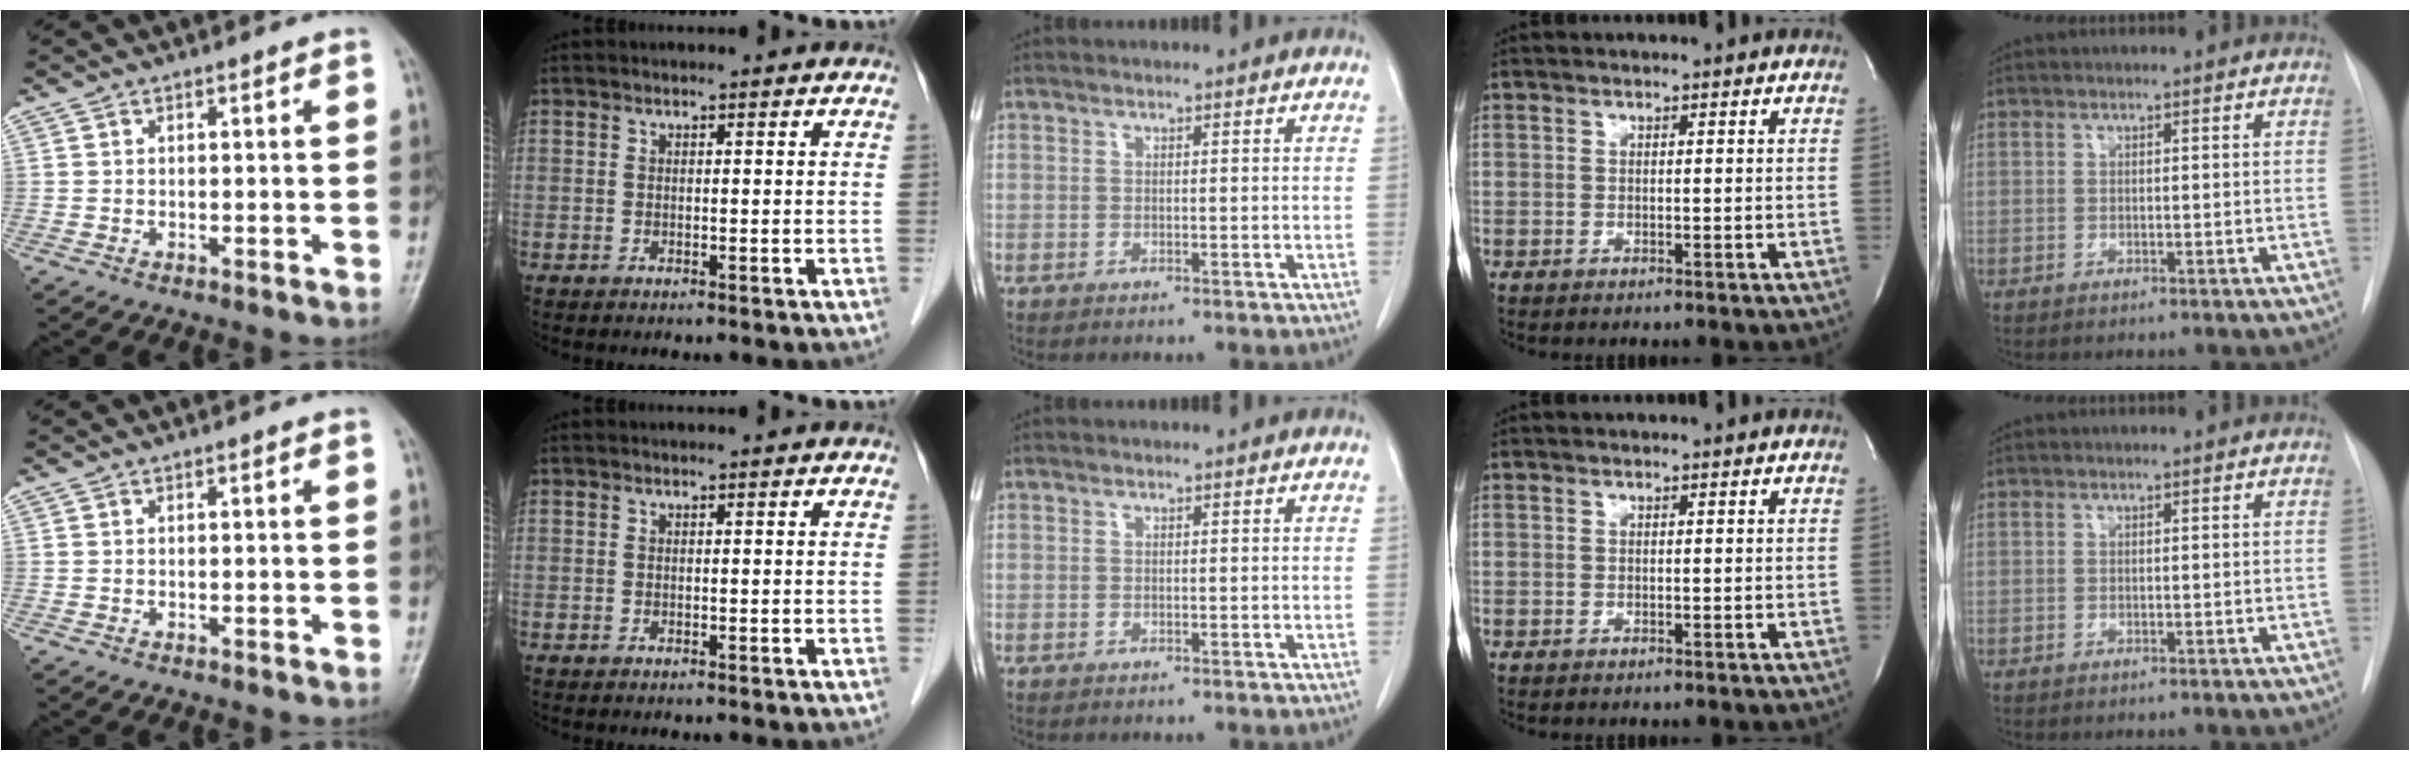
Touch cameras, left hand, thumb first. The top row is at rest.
{}